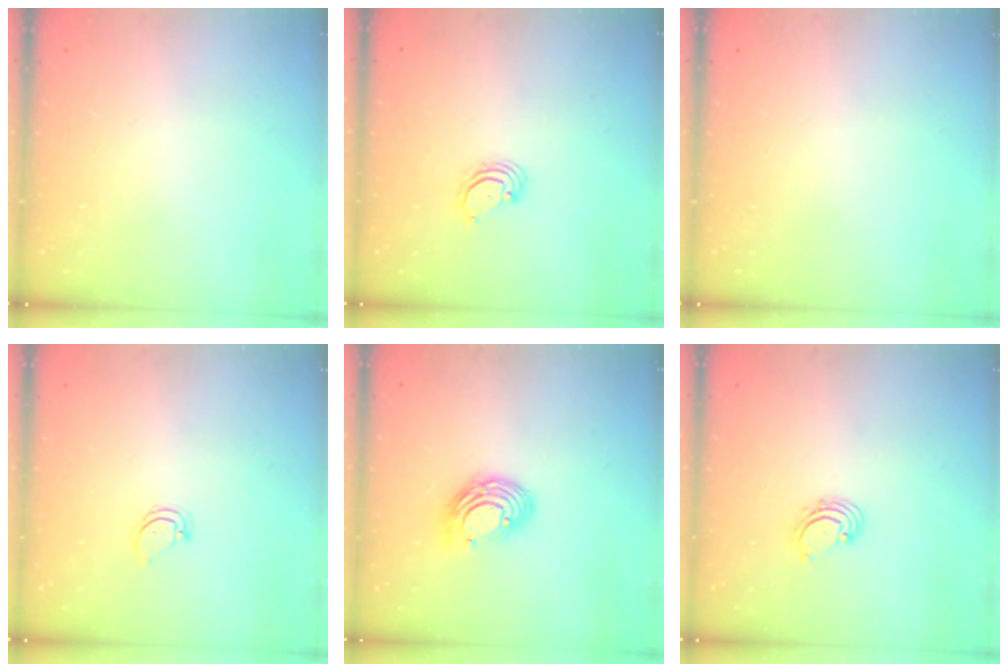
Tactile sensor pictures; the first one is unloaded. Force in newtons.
{"total": 3.0, "press": 3.0, "slide": 0.3}
{"total": 0.0}
{"total": 3.9, "press": 3.9, "slide": 0.2}
{"total": 10.3, "press": 10.3, "slide": 1.0}
{"total": 1.9, "press": 1.8, "slide": 0.2}